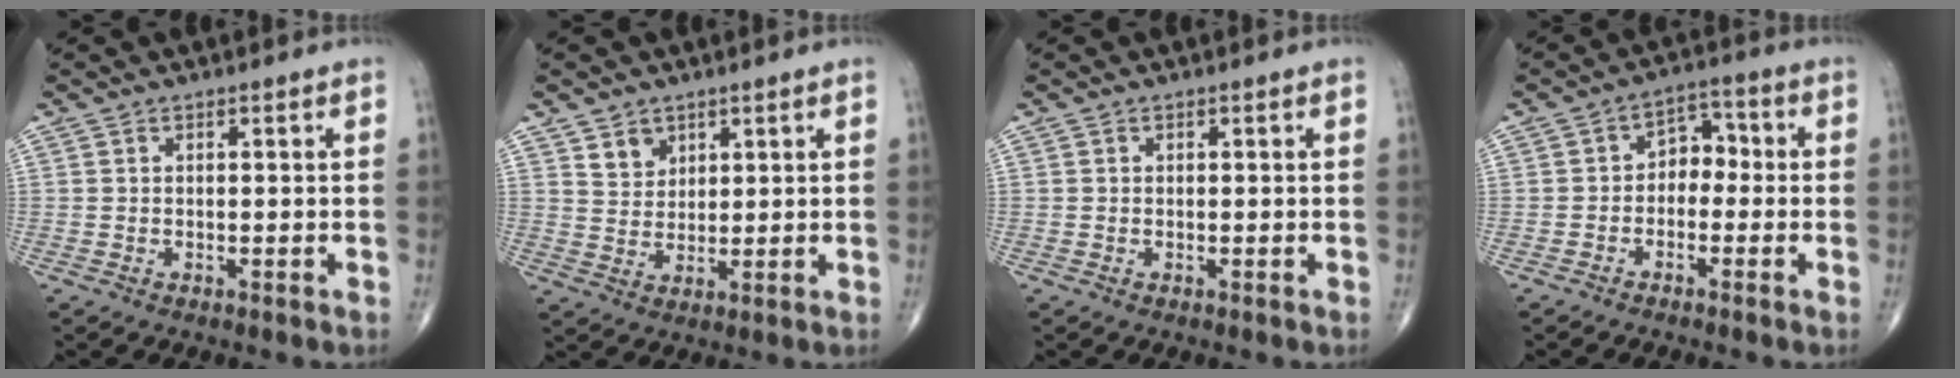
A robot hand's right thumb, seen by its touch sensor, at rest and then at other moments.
{"total": 4.3, "force": [2.6, 3.1, 1.3], "torque": [-0.002, -0.021, 0.053]}
{"total": 0.0}
{"total": 5.2, "force": [-1.1, 3.8, 3.3], "torque": [-0.024, 0.031, -0.034]}